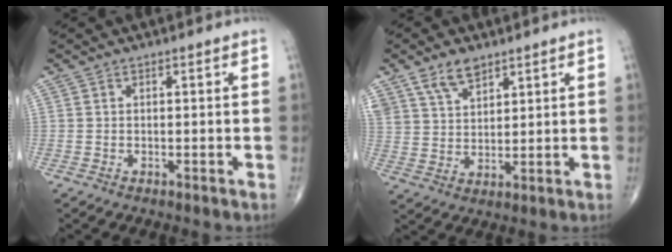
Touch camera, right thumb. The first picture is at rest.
{"total": 7.0, "force": [4.7, 3.7, 3.5], "torque": [-0.050, -0.022, 0.096]}